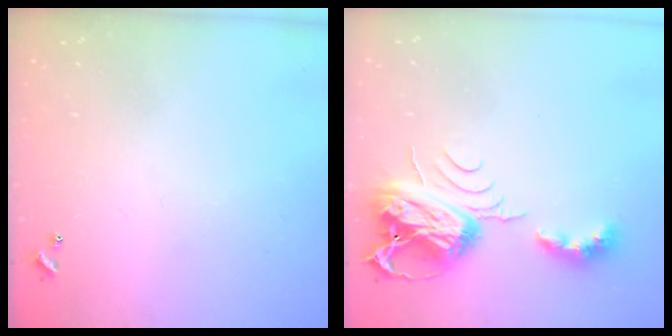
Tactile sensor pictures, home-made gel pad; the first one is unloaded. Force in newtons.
{"total": 8.7, "press": 8.6, "slide": 1.3}